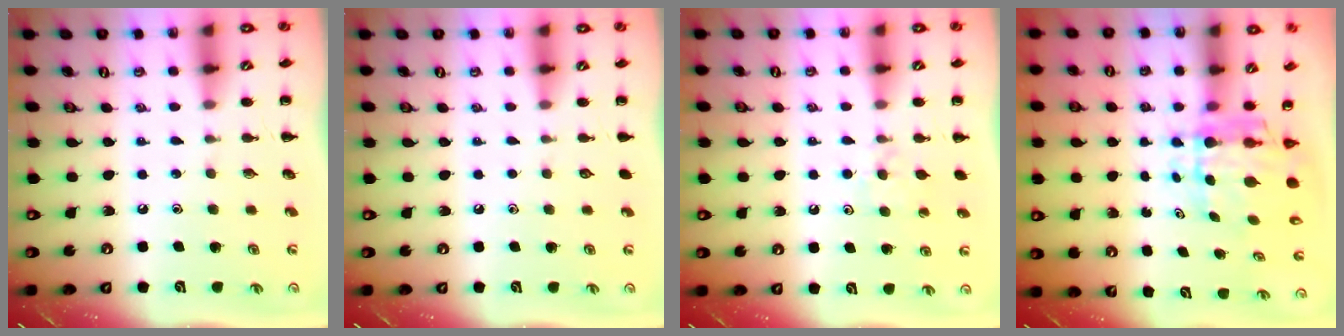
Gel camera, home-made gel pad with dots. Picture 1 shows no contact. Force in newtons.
{"total": 0.0}
{"total": 6.2, "press": 5.9, "slide": 1.9}
{"total": 6.7, "press": 6.2, "slide": 2.5}